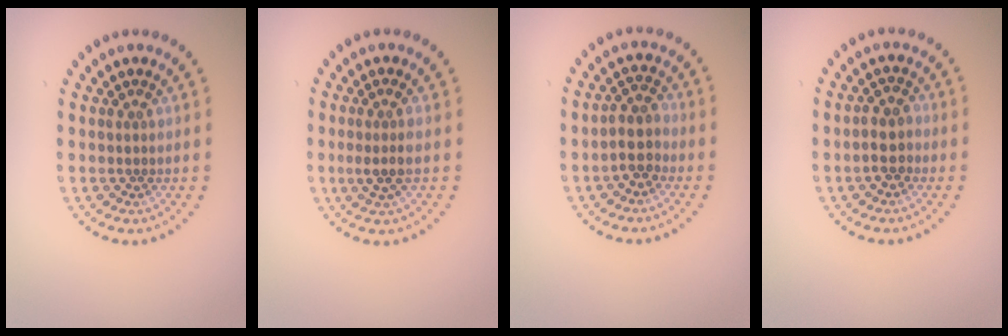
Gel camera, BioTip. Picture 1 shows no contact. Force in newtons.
{"total": 2.1, "press": 1.7, "slide": 1.1}
{"total": 2.5, "press": 2.2, "slide": 1.1}
{"total": 2.3, "press": 2.2, "slide": 0.8}